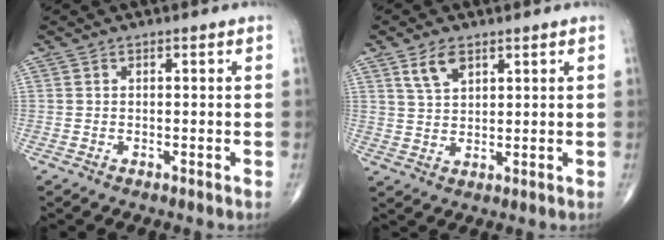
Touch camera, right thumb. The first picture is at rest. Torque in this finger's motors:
{"motor_torque": [-0.10, 0.13, 0.49, 0.50, 0.03]}